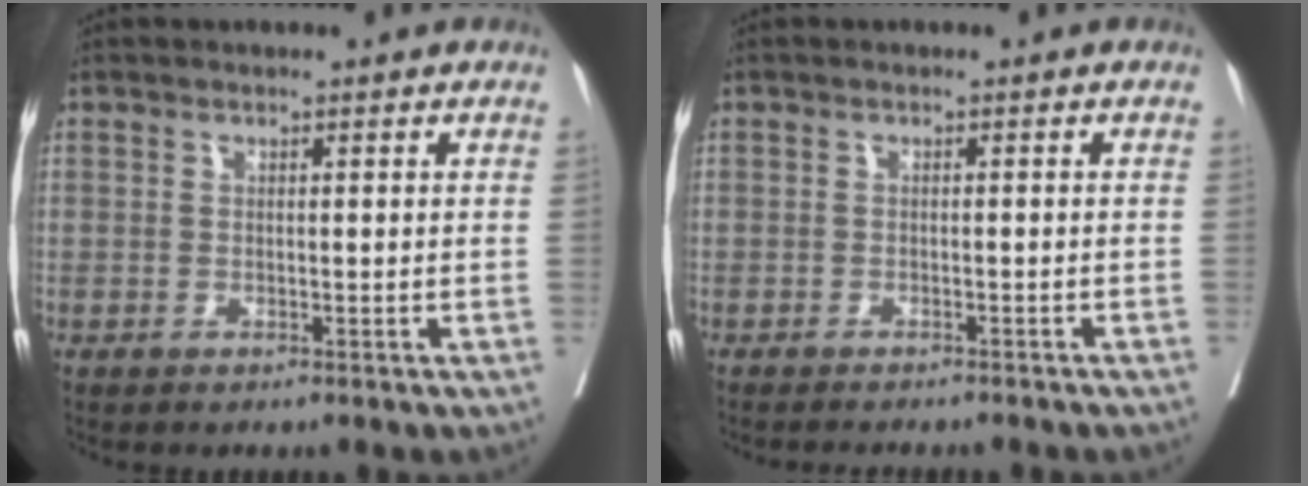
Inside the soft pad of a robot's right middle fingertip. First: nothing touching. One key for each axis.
{"total": 7.5, "fx": -6.8, "fy": 1.2, "fz": 3.0, "tx": -0.029, "ty": -0.007, "tz": -0.078}